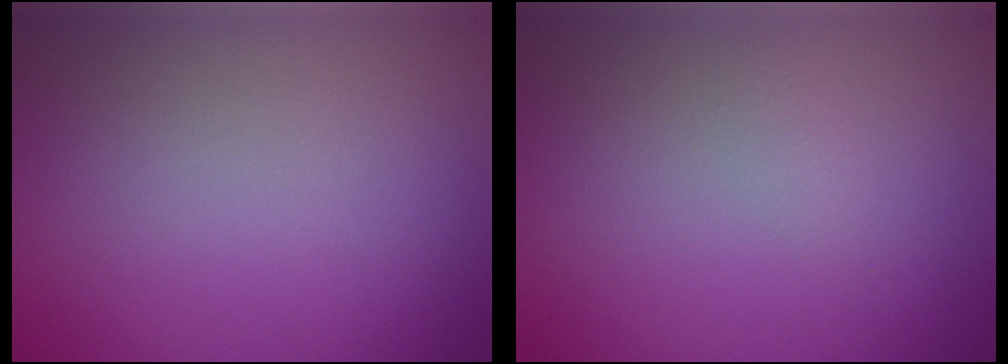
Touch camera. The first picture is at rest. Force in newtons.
{"total": 0.8, "press": 0.8, "slide": 0.0}